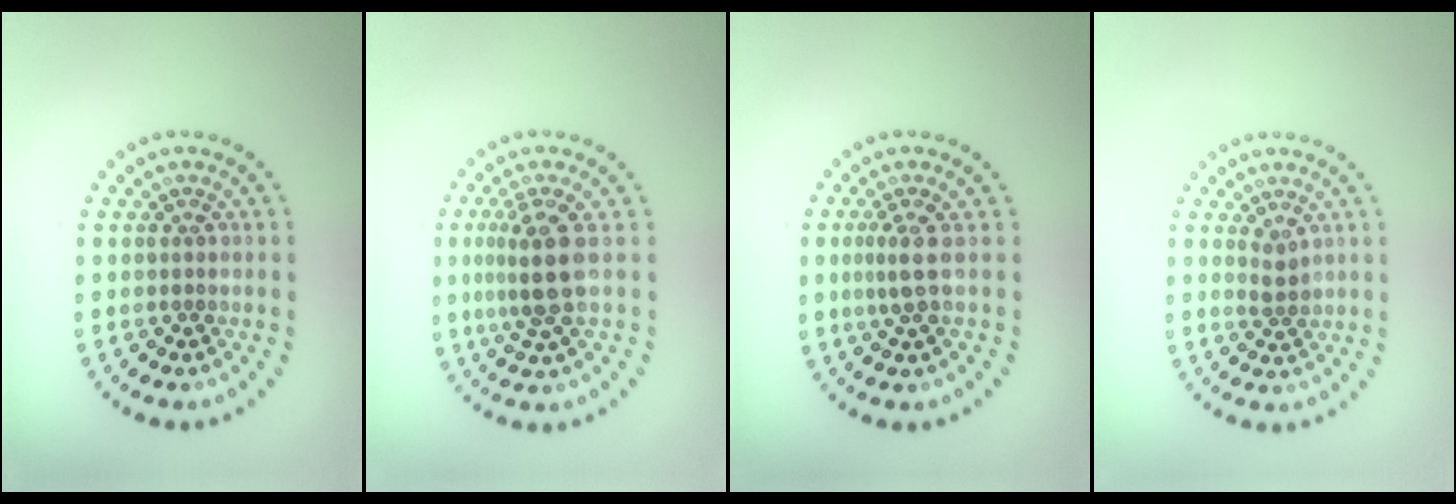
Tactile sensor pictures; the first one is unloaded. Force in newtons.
{"total": 3.9, "press": 3.2, "slide": 2.2}
{"total": 1.9, "press": 1.4, "slide": 1.4}
{"total": 1.3, "press": 1.1, "slide": 0.7}